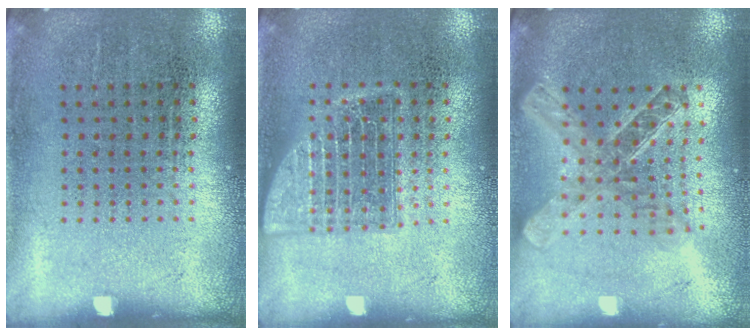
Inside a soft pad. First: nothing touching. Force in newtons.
{"total": 2.2, "press": 2.2, "slide": 0.3}
{"total": 2.0, "press": 1.7, "slide": 1.1}